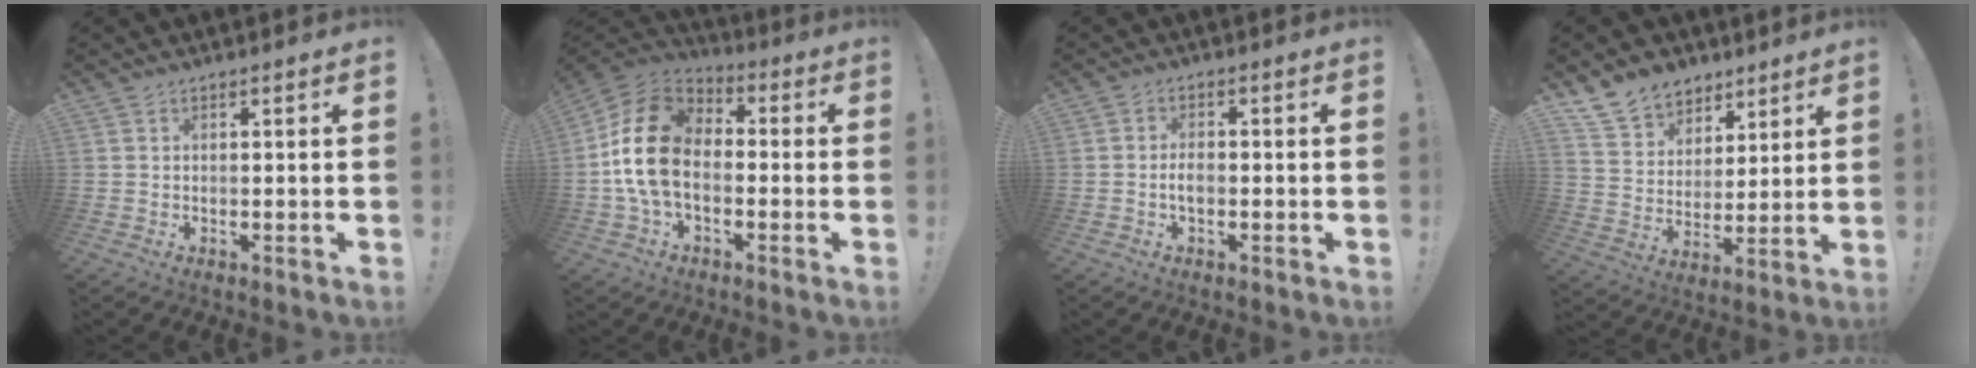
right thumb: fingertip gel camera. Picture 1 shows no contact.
{"total": 18.1, "force": [-0.8, 12.2, 13.4], "torque": [-0.246, 0.026, -0.008]}
{"total": 2.9, "force": [-0.9, 1.4, 2.4], "torque": [-0.049, 0.004, -0.018]}
{"total": 12.3, "force": [8.8, 8.1, 2.6], "torque": [-0.042, -0.068, 0.173]}